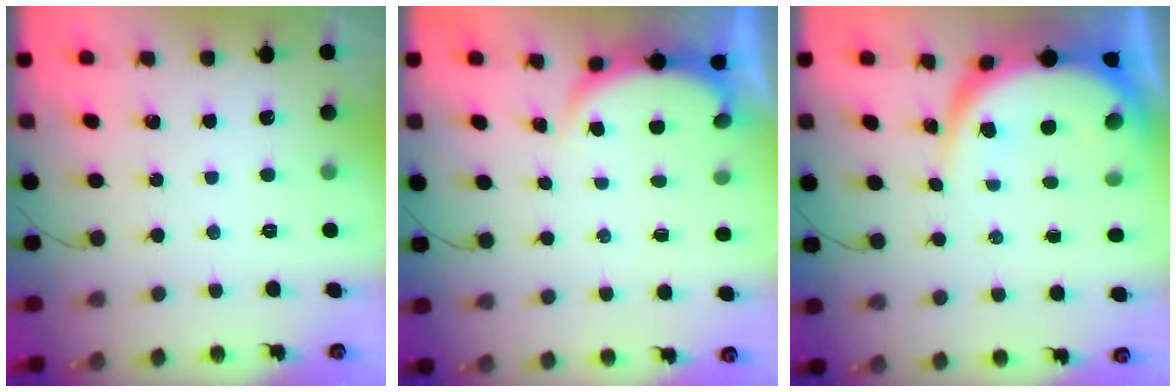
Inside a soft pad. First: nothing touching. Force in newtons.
{"total": 2.8, "press": 2.7, "slide": 0.6}
{"total": 8.8, "press": 8.7, "slide": 0.8}